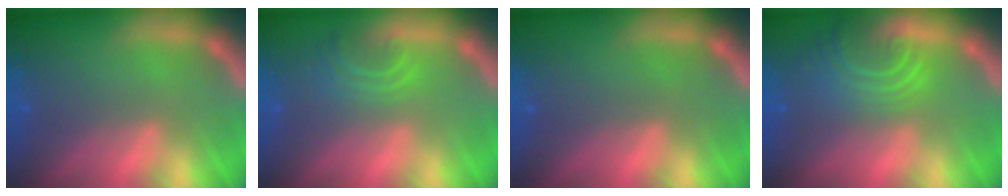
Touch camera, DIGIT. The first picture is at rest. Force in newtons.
{"total": 2.9}
{"total": 0.0}
{"total": 6.1}